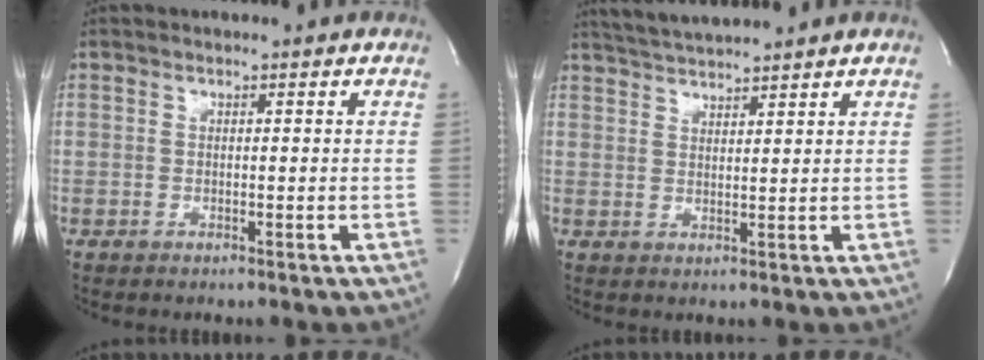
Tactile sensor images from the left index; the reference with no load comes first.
{"total": 5.6, "force": [5.3, -0.8, 1.6], "torque": [-0.034, 0.018, 0.097]}